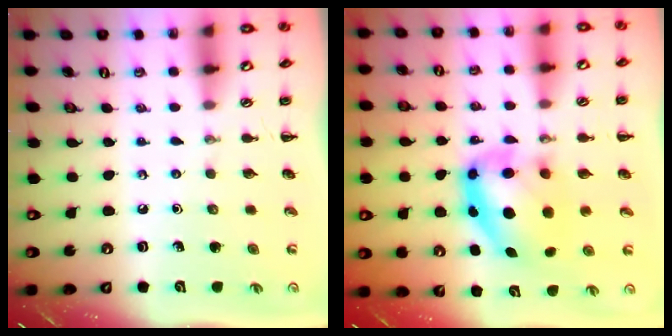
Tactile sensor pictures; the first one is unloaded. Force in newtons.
{"total": 9.6, "press": 9.4, "slide": 2.1}